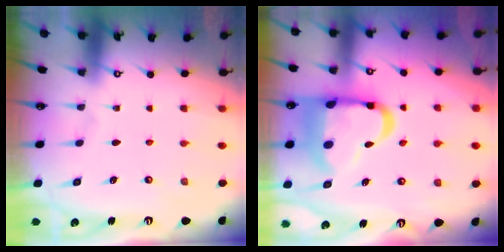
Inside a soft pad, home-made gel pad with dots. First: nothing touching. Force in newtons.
{"total": 19.2, "press": 19.0, "slide": 2.3}